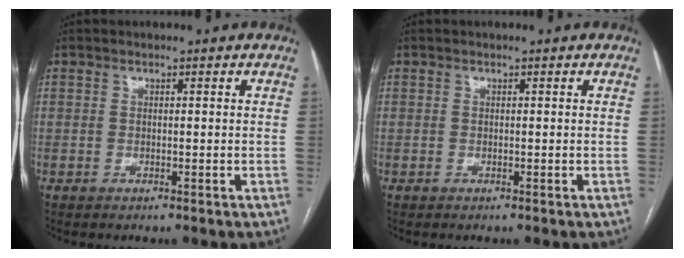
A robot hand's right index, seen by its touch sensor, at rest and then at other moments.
{"total": 0.0}